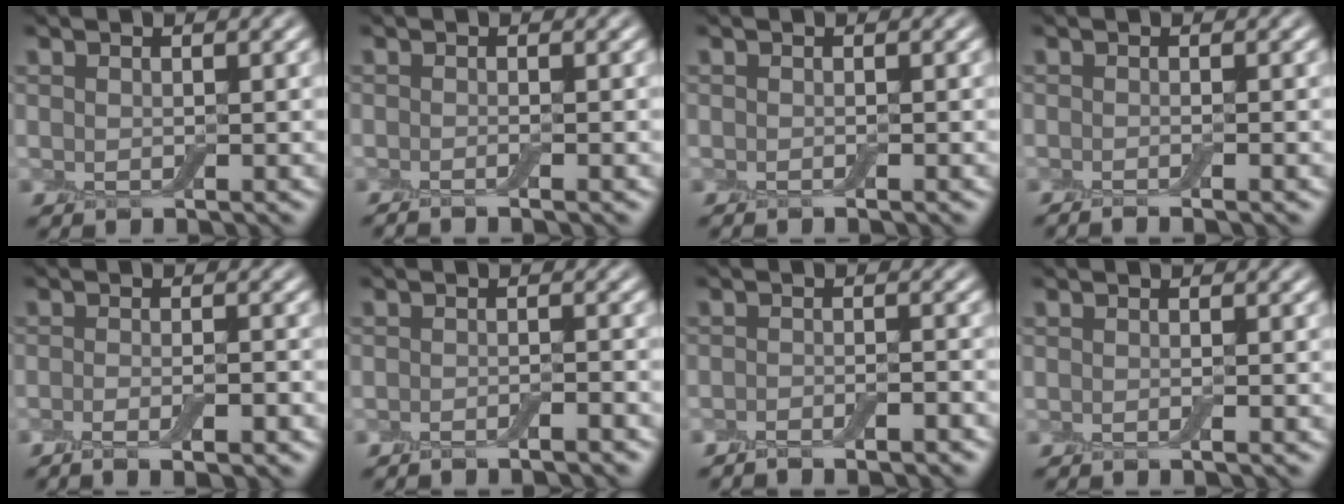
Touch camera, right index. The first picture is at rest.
{"total": 1.7, "force": [-1.0, 0.4, 1.3], "torque": [-0.008, -0.004, -0.020]}
{"total": 0.7, "force": [-0.4, 0.1, 0.6], "torque": [-0.007, -0.004, -0.009]}
{"total": 2.0, "force": [-1.3, 0.4, 1.5], "torque": [-0.009, -0.002, -0.021]}
{"total": 4.1, "force": [-2.1, 1.0, 3.4], "torque": [-0.051, 0.001, -0.032]}
{"total": 2.1, "force": [-1.7, 0.2, 1.3], "torque": [-0.017, 0.000, -0.032]}
{"total": 2.7, "force": [-2.3, 0.3, 1.5], "torque": [-0.028, 0.003, -0.040]}
{"total": 1.0, "force": [-0.5, 0.2, 0.9], "torque": [-0.007, -0.006, -0.012]}